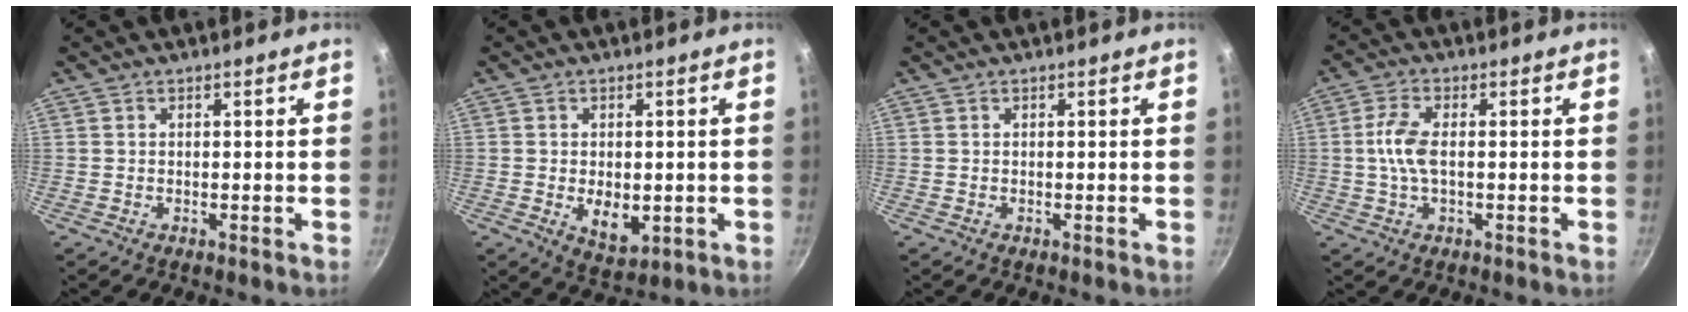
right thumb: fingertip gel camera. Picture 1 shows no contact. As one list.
[{"total": 6.3, "force": [-0.9, 3.9, 4.9], "torque": [-0.063, -0.011, -0.002]}, {"total": 0.0}, {"total": 6.0, "force": [0.0, 2.7, 5.3], "torque": [-0.120, 0.009, -0.006]}]